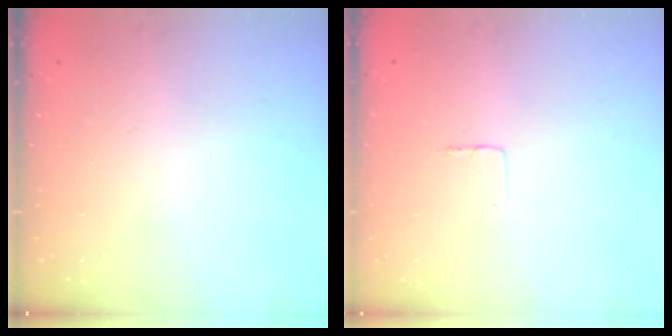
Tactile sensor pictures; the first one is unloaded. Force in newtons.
{"total": 2.3, "press": 2.3, "slide": 0.1}